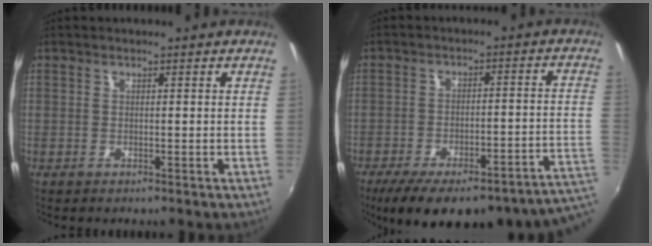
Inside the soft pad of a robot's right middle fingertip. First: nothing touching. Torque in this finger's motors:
{"motor_torque": [1.07, -1.07, 0.64, 0.11]}